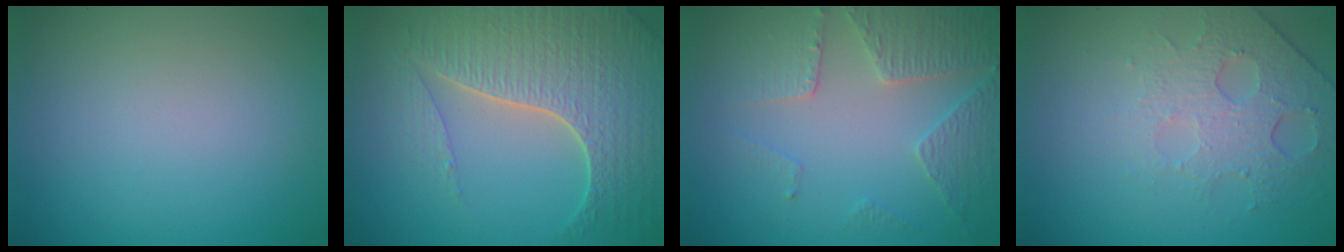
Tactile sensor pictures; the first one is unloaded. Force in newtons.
{"total": 7.5, "press": 5.6, "slide": 5.1}
{"total": 3.9, "press": 3.0, "slide": 2.4}
{"total": 4.8, "press": 3.2, "slide": 3.6}